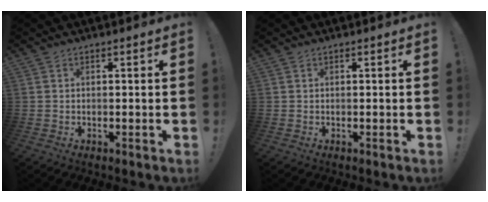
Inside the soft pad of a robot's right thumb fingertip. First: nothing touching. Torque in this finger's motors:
{"motor_torque": [0.00, 0.00, -0.01, 0.01, 0.01]}